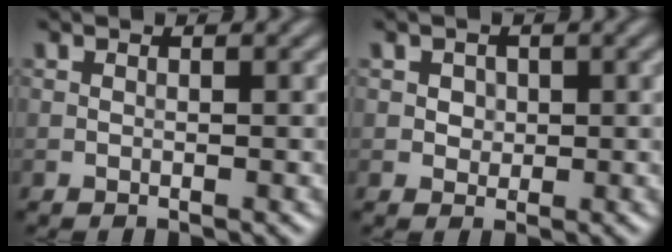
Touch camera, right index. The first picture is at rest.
{"total": 1.3, "force": [0.3, 1.2, 0.5], "torque": [-0.006, 0.000, 0.008]}